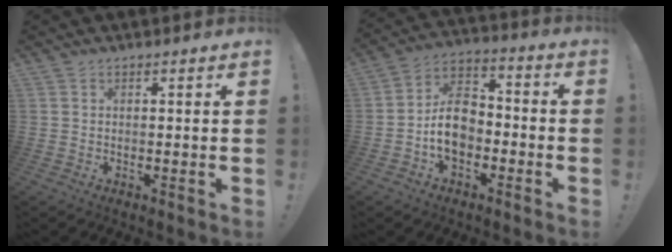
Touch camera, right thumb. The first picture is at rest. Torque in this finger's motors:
{"motor_torque": [1.57, 1.07, 0.05, 0.04, 0.03]}